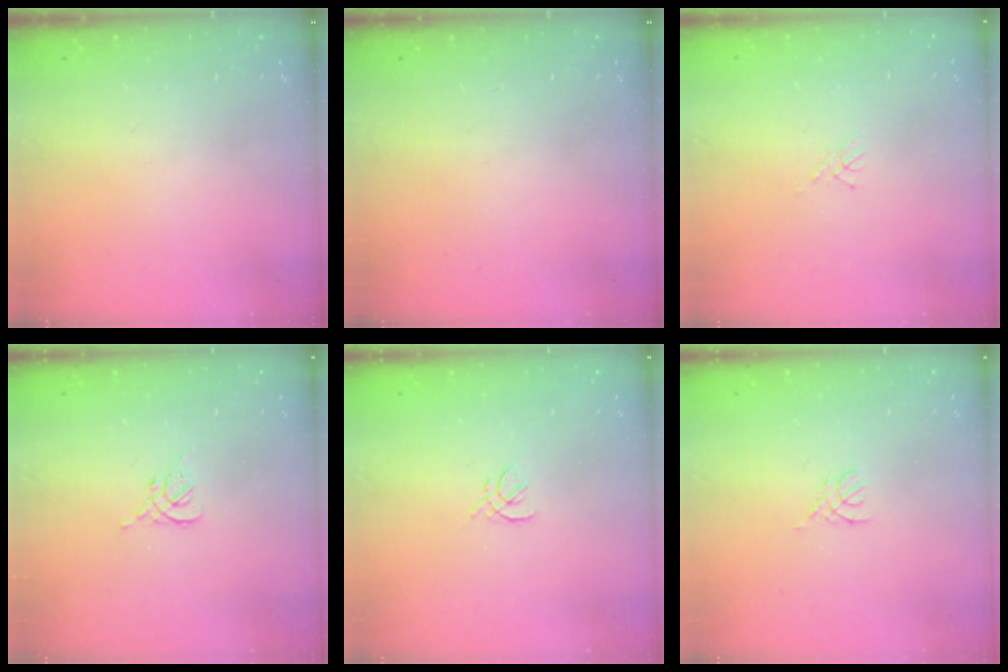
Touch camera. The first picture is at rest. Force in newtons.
{"total": 0.0}
{"total": 2.3, "press": 2.2, "slide": 0.3}
{"total": 1.2, "press": 1.1, "slide": 0.5}
{"total": 2.0, "press": 1.9, "slide": 0.7}
{"total": 1.8, "press": 1.7, "slide": 0.4}